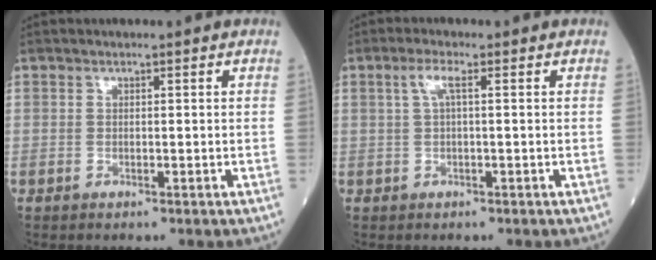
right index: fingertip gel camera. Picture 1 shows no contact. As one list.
[{"total": 2.2, "force": [0.4, 0.3, 2.1], "torque": [-0.047, 0.009, 0.008]}]